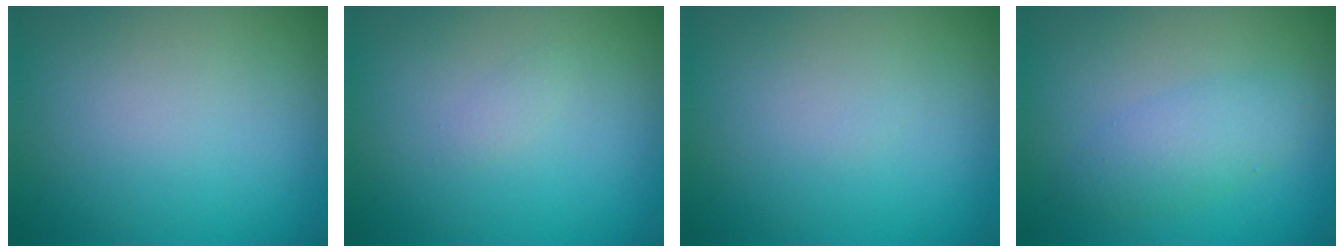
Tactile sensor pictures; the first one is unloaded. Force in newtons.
{"total": 0.6, "press": 0.5, "slide": 0.1}
{"total": 0.0}
{"total": 2.5, "press": 2.5, "slide": 0.1}